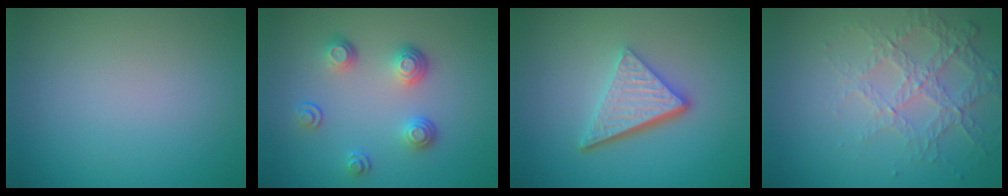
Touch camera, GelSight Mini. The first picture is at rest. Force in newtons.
{"total": 3.4, "press": 2.6, "slide": 2.2}
{"total": 5.1, "press": 3.5, "slide": 3.7}
{"total": 4.2, "press": 3.0, "slide": 2.9}